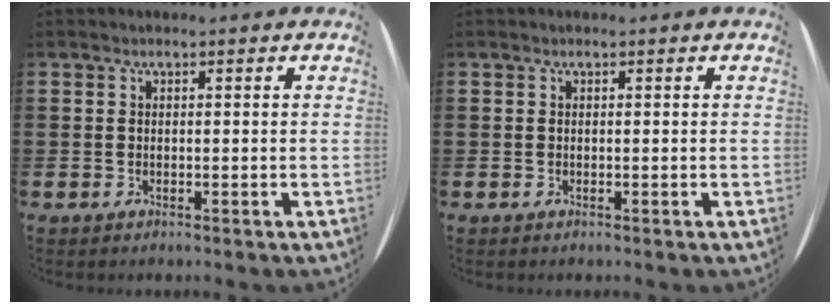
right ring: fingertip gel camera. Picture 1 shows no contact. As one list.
[{"total": 0.0}]